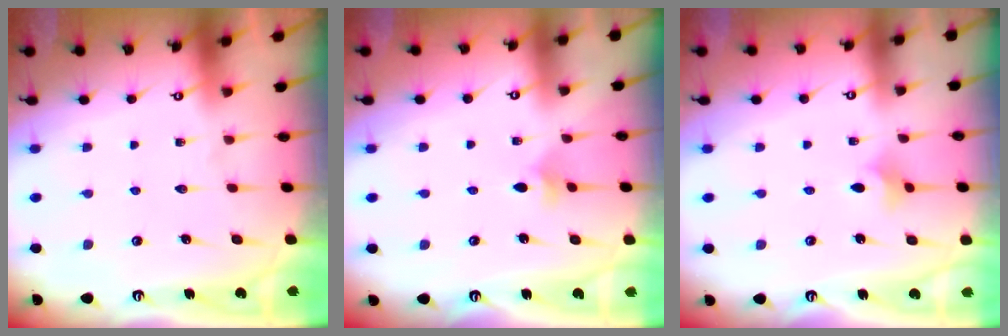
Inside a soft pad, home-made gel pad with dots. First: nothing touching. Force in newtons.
{"total": 3.3, "press": 3.2, "slide": 0.8}
{"total": 3.6, "press": 3.5, "slide": 0.8}